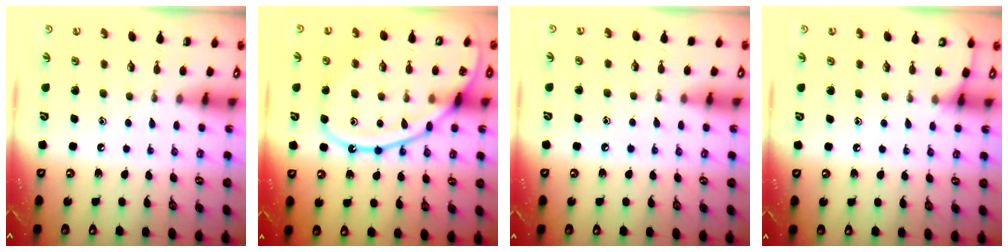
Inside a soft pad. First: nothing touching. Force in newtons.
{"total": 18.2, "press": 18.2, "slide": 1.3}
{"total": 6.3, "press": 6.2, "slide": 1.0}
{"total": 5.0, "press": 5.0, "slide": 0.7}